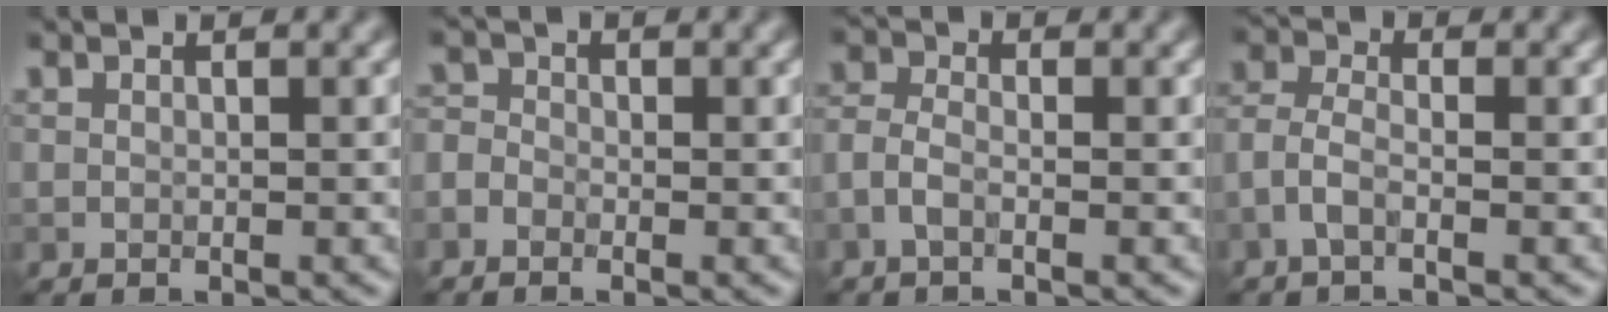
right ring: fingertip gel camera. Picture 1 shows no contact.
{"total": 1.7, "force": [-0.9, 1.3, 0.7], "torque": [-0.007, 0.006, -0.024]}
{"total": 1.9, "force": [-1.0, 0.9, 1.4], "torque": [-0.034, 0.004, -0.030]}
{"total": 2.2, "force": [-1.2, 0.8, 1.6], "torque": [-0.041, 0.004, -0.037]}